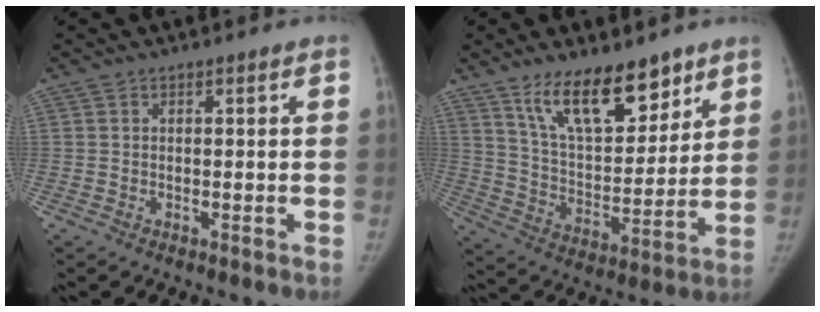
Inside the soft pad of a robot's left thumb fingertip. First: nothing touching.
{"total": 16.3, "force": [11.1, 7.0, 9.7], "torque": [-0.113, -0.072, 0.202]}